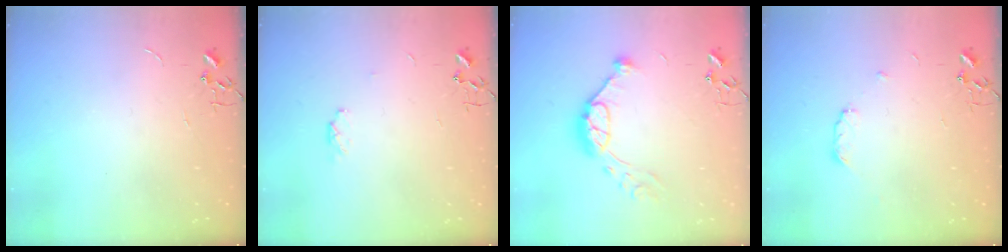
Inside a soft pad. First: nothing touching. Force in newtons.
{"total": 4.2, "press": 4.1, "slide": 1.0}
{"total": 12.9, "press": 12.8, "slide": 0.9}
{"total": 5.0, "press": 4.9, "slide": 0.6}